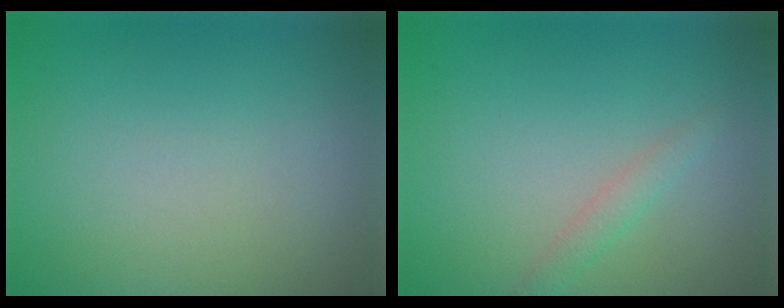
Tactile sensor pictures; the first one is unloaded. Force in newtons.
{"total": 1.3, "press": 1.3, "slide": 0.1}